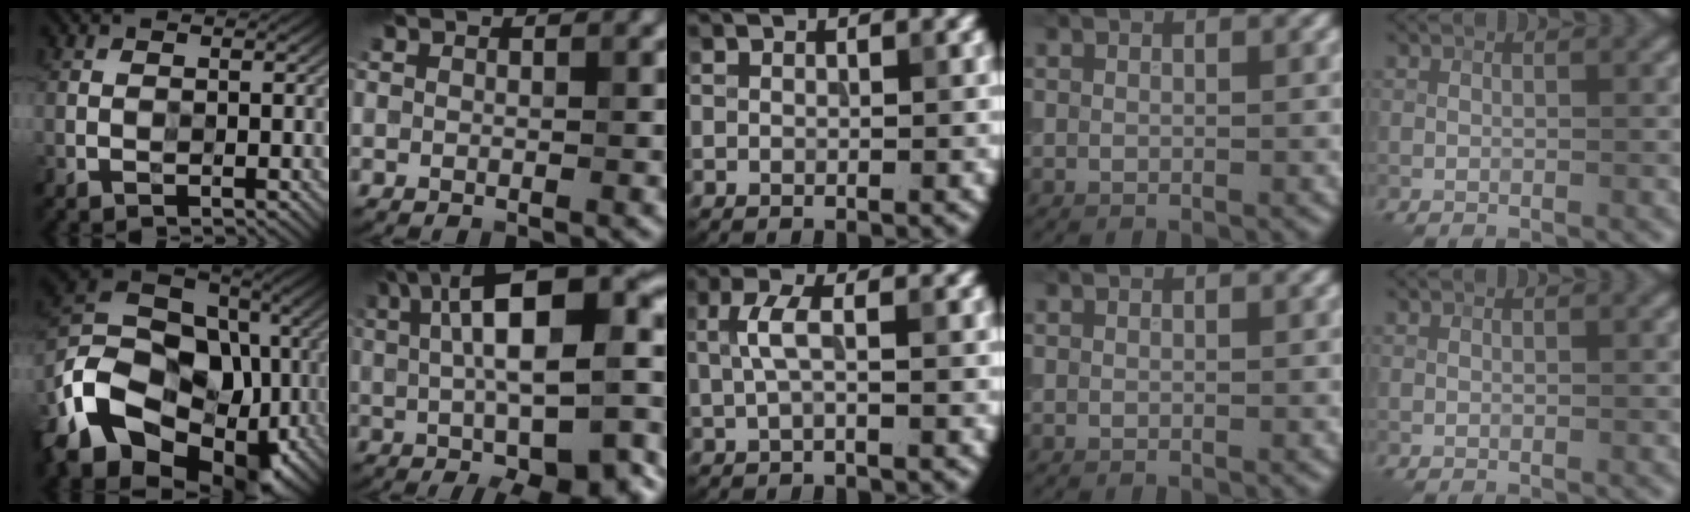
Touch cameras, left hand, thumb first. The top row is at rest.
{"thumb": {"total": 19.6, "force": [-7.7, 14.0, 11.3], "torque": [-0.272, -0.035, -0.139]}, "index": {"total": 15.2, "force": [0.0, 4.8, 14.4], "torque": [-0.181, 0.026, 0.011]}, "middle": {"total": 2.4, "force": [0.3, 0.7, 2.3], "torque": [-0.051, 0.005, 0.004]}}